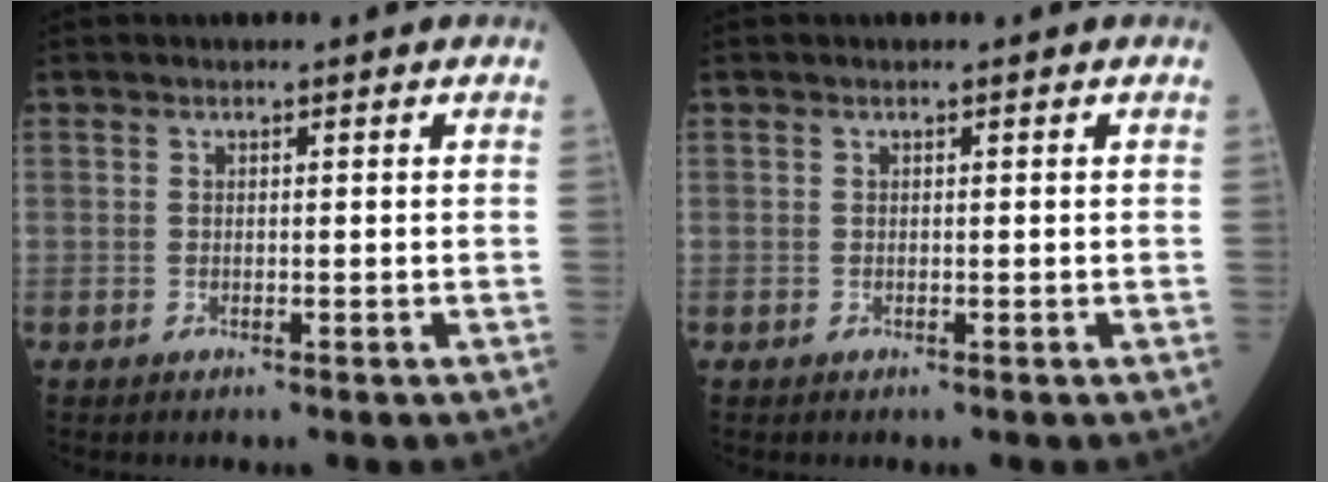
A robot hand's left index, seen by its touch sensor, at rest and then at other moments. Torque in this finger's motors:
{"motor_torque": [-0.22, 0.32, 0.01, -0.01]}